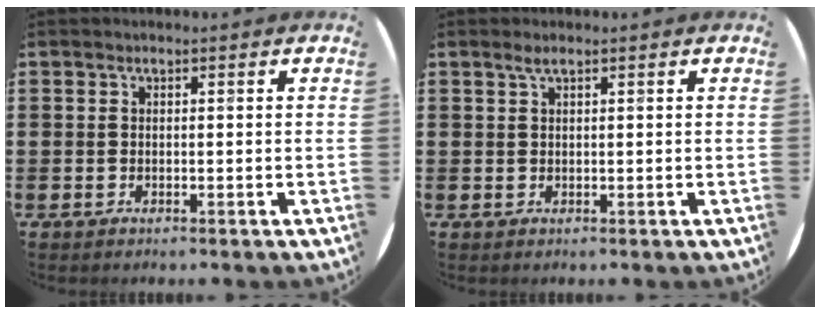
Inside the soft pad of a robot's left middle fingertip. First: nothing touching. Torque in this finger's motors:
{"motor_torque": [0.29, -0.21, 0.03, 0.00]}